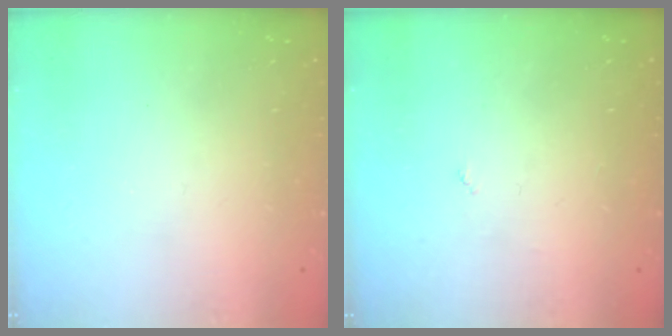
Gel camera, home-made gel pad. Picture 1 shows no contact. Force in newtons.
{"total": 2.7, "press": 2.7, "slide": 0.4}